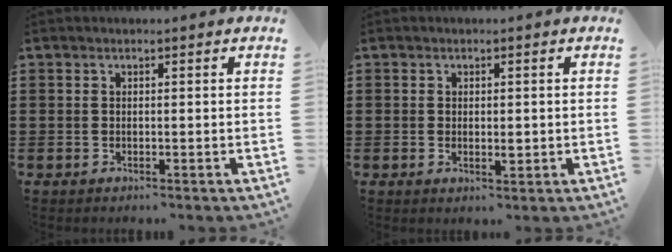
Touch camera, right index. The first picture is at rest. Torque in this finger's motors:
{"motor_torque": [1.07, 1.07, 0.31, 0.01]}